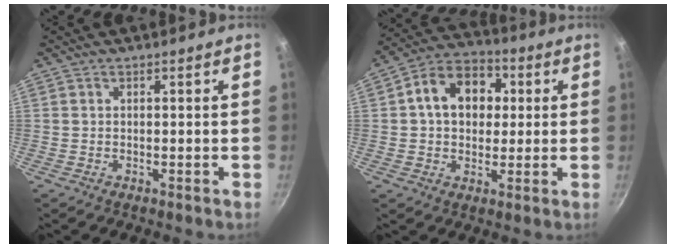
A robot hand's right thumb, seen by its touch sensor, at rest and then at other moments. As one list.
[{"total": 12.9, "force": [2.3, 9.7, 8.1], "torque": [-0.095, 0.019, 0.021]}]